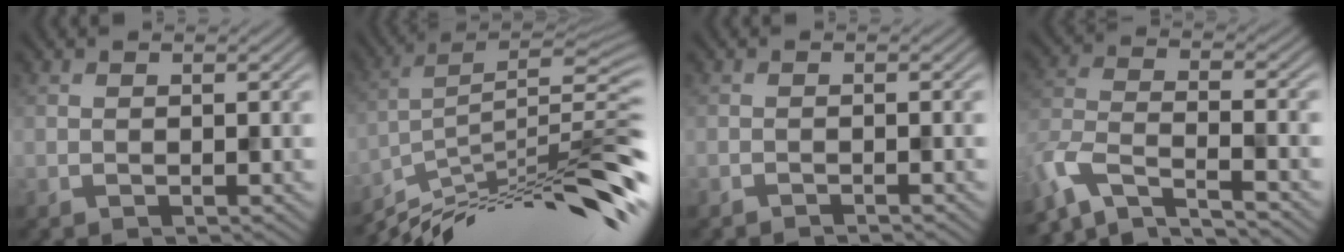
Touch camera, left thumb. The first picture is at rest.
{"total": 16.0, "force": [-11.3, 2.5, 11.0], "torque": [-0.202, 0.013, -0.199]}
{"total": 0.8, "force": [-0.7, -0.1, 0.2], "torque": [0.000, 0.000, -0.015]}
{"total": 9.4, "force": [-7.5, 2.3, 5.2], "torque": [-0.104, -0.008, -0.141]}